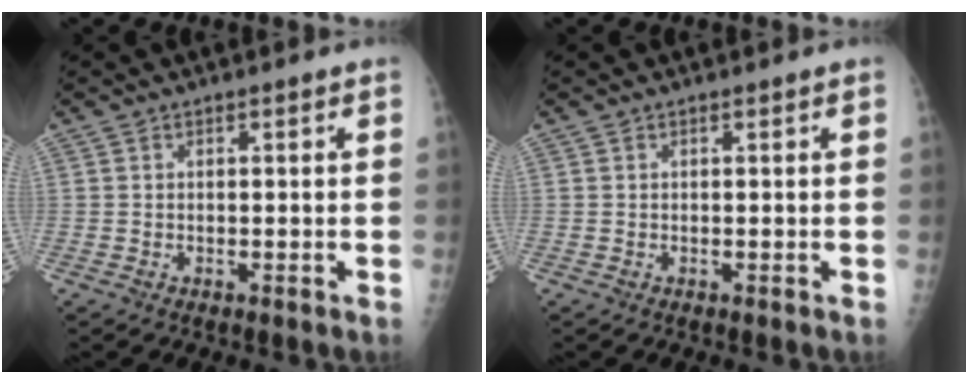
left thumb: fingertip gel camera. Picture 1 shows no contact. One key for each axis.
{"total": 0.0}